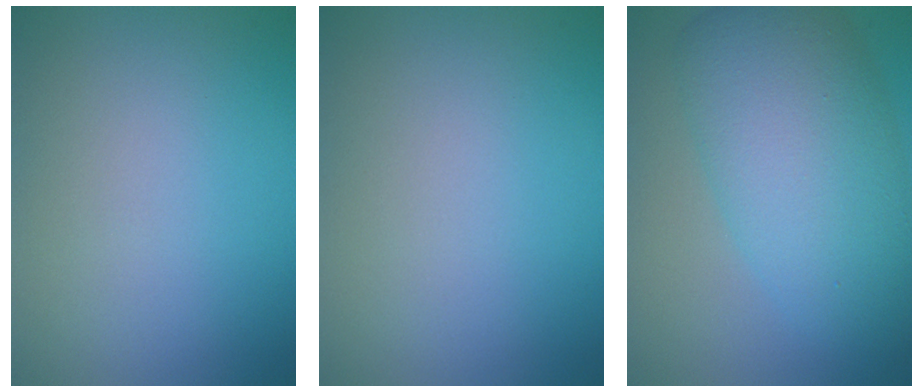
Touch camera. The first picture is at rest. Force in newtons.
{"total": 0.0}
{"total": 9.5, "press": 9.5, "slide": 0.3}